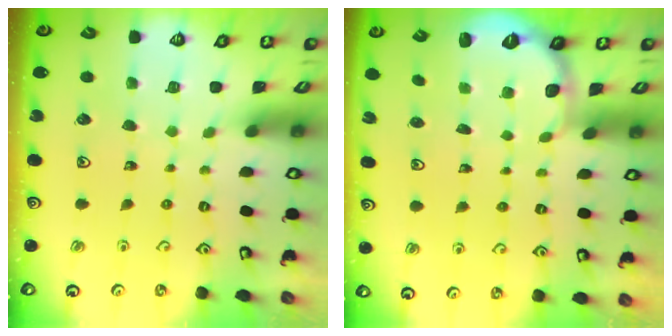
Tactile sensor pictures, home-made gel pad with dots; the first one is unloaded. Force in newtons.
{"total": 2.6, "press": 1.7, "slide": 1.9}